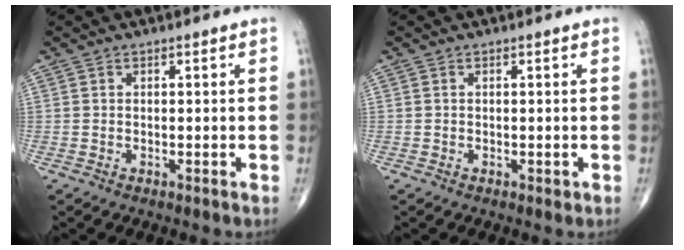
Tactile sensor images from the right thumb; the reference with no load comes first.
{"total": 0.7, "force": [-0.1, 0.4, 0.6], "torque": [-0.009, -0.002, 0.000]}